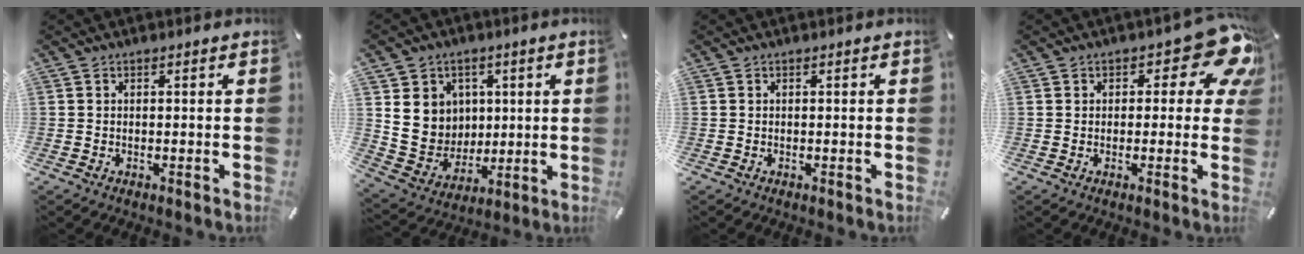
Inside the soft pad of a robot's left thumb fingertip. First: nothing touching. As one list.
[{"total": 10.9, "force": [3.2, 10.2, 2.3], "torque": [-0.048, -0.018, 0.073]}, {"total": 0.0}, {"total": 11.6, "force": [6.0, 5.6, 8.2], "torque": [-0.091, -0.036, 0.101]}]